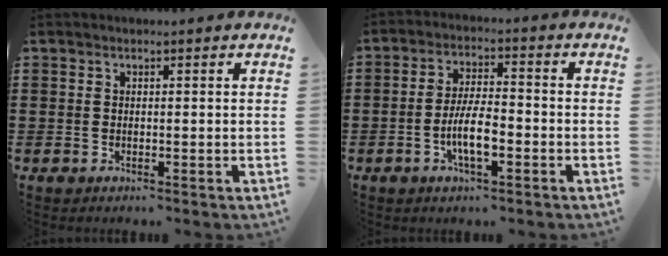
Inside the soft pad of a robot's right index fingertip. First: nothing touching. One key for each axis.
{"total": 6.8, "fx": -2.2, "fy": 2.1, "fz": 6.1, "tx": -0.129, "ty": -0.003, "tz": -0.045}